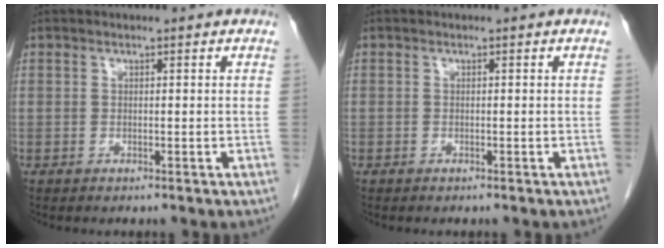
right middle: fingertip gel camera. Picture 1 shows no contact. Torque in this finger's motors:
{"motor_torque": [1.34, -0.80, -0.02, -0.21]}